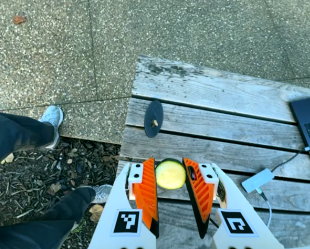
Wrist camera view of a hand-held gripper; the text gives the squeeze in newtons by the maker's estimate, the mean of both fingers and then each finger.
{"total": 7.5, "left": 7.0, "right": 8.0}